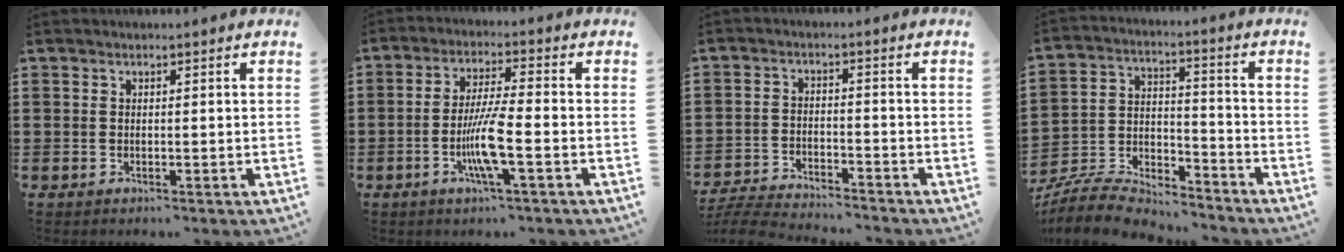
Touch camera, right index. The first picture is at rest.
{"total": 7.3, "force": [-2.4, 0.7, 6.9], "torque": [-0.143, -0.013, -0.051]}
{"total": 5.1, "force": [-5.0, 0.2, 0.7], "torque": [-0.031, -0.003, -0.108]}
{"total": 7.7, "force": [-7.4, 1.5, 1.4], "torque": [-0.041, 0.006, -0.149]}